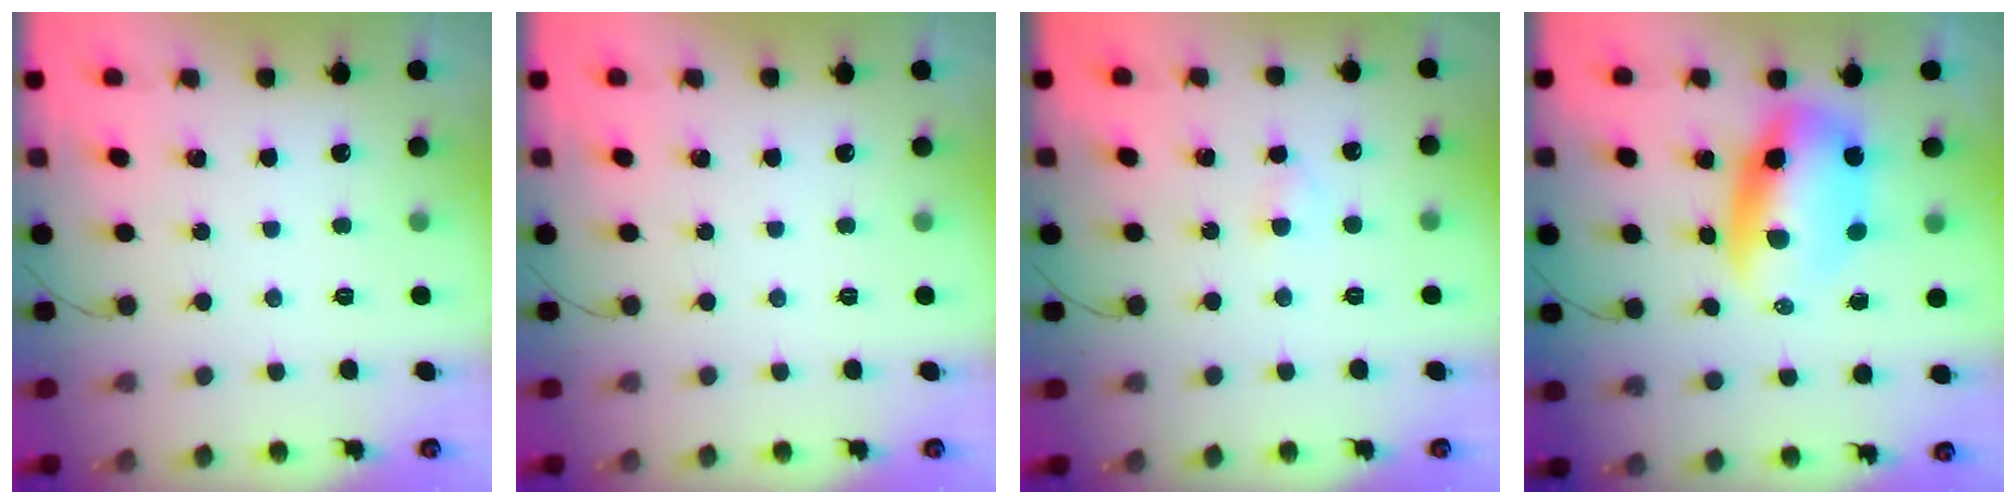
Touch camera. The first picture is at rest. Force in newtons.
{"total": 0.0}
{"total": 2.0, "press": 1.7, "slide": 1.0}
{"total": 9.9, "press": 9.6, "slide": 2.6}